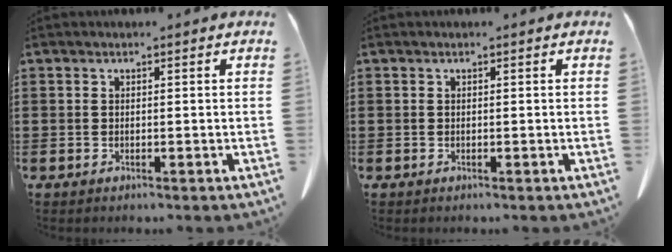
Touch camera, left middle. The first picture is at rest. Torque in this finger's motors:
{"motor_torque": [0.01, 0.03, 0.00, 0.00]}